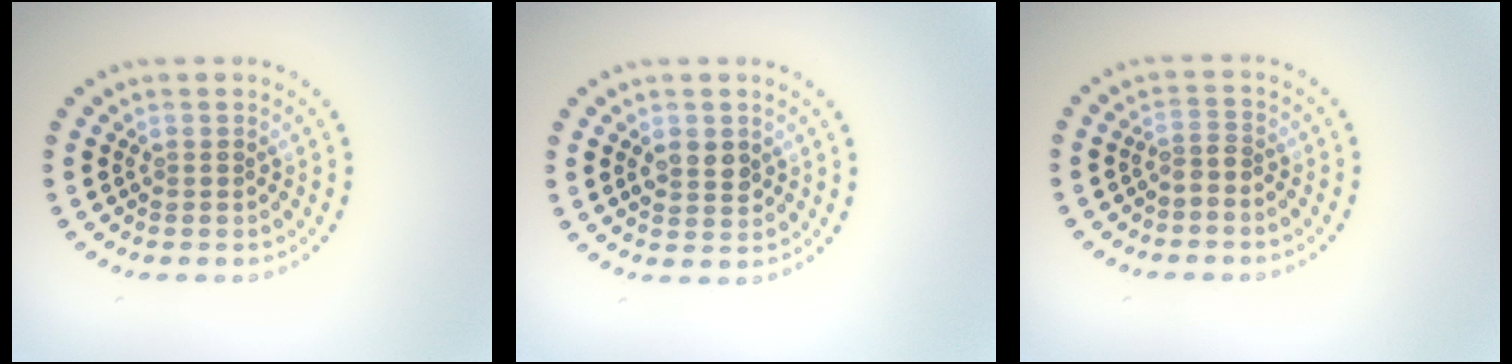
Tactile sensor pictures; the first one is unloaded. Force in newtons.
{"total": 2.1, "press": 2.0, "slide": 0.3}
{"total": 1.0, "press": 0.6, "slide": 0.8}